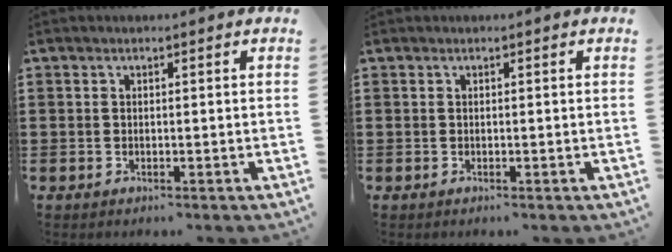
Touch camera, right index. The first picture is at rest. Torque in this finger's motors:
{"motor_torque": [0.03, 1.54, 0.19, 0.03]}